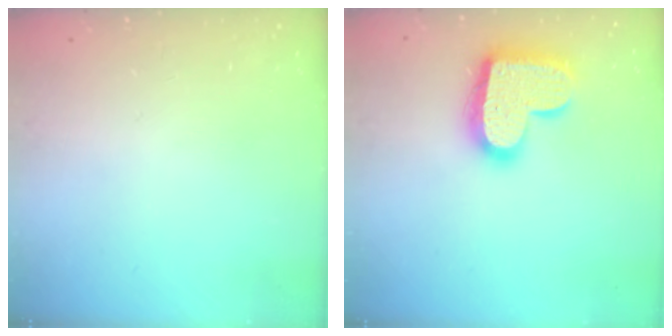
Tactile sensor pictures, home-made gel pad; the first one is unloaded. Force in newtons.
{"total": 18.1, "press": 18.1, "slide": 1.1}